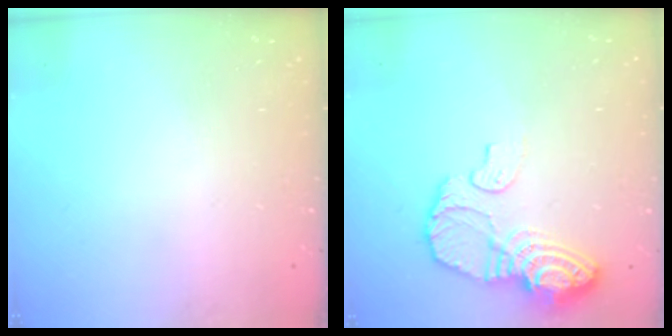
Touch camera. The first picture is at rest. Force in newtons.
{"total": 13.8, "press": 13.7, "slide": 1.2}